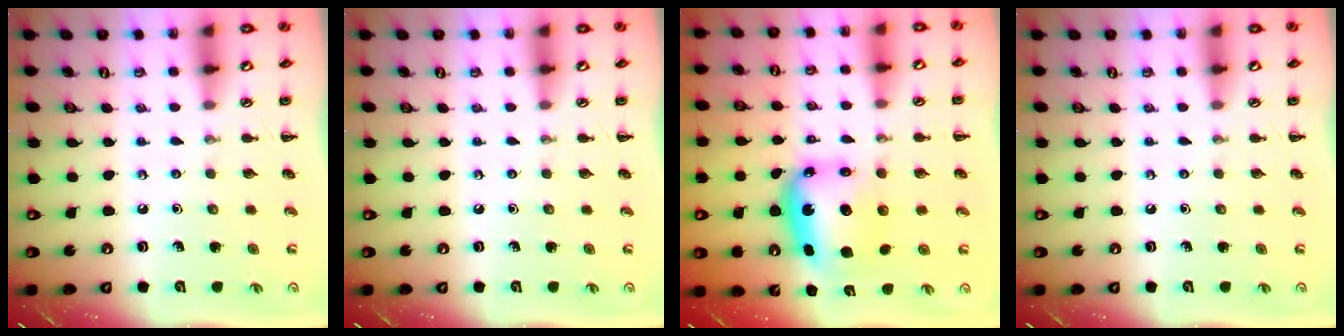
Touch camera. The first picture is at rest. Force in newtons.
{"total": 0.0}
{"total": 6.6, "press": 6.3, "slide": 2.0}
{"total": 0.0}